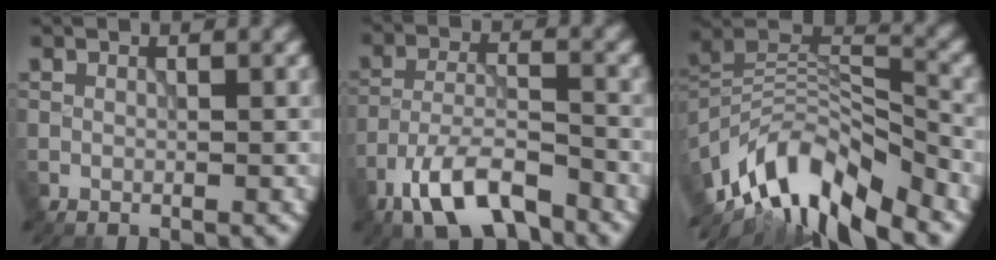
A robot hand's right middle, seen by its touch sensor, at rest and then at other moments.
{"total": 7.8, "force": [-5.4, 2.8, 4.9], "torque": [-0.089, -0.002, -0.107]}
{"total": 11.0, "force": [-7.8, 3.9, 6.7], "torque": [-0.121, 0.009, -0.150]}